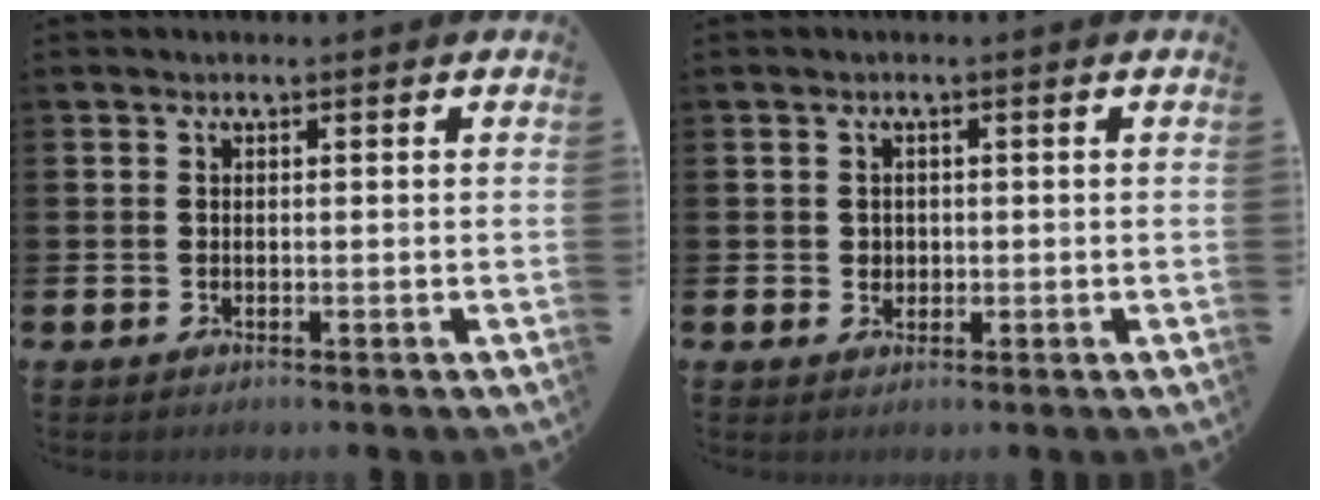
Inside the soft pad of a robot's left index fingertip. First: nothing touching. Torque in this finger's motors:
{"motor_torque": [0.08, 0.01, 0.01, 0.02]}